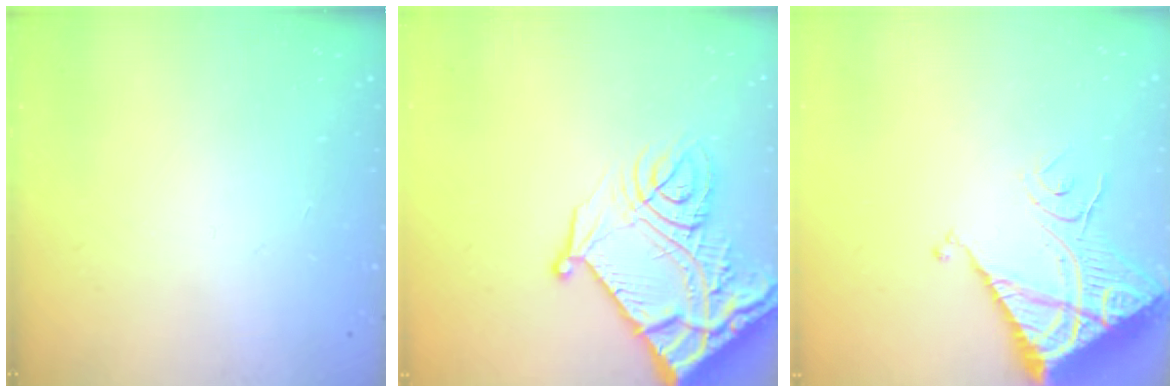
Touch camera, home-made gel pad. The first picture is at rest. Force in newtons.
{"total": 22.5, "press": 22.3, "slide": 2.7}
{"total": 13.1, "press": 13.0, "slide": 1.5}